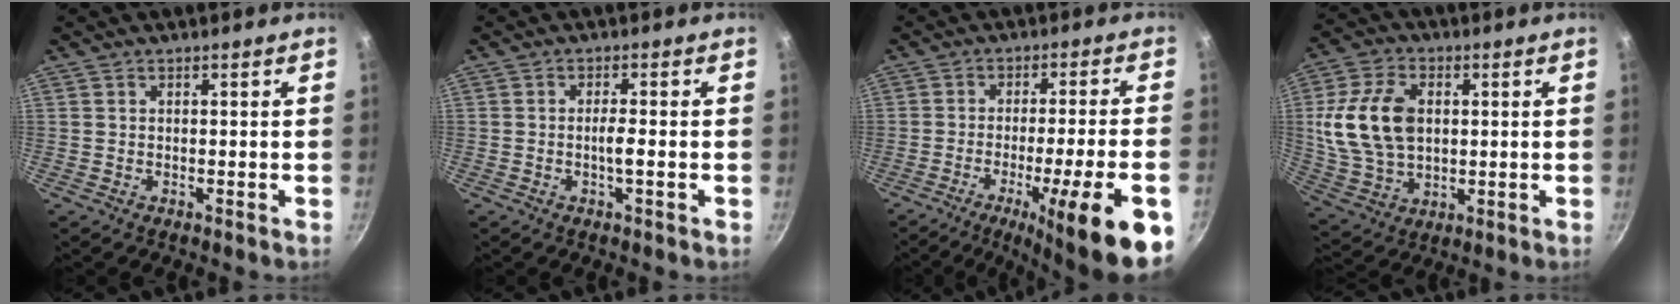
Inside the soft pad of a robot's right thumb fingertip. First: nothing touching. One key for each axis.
{"total": 2.6, "fx": -0.8, "fy": 0.1, "fz": 2.4, "tx": -0.051, "ty": 0.007, "tz": -0.016}
{"total": 17.9, "fx": -8.3, "fy": 2.3, "fz": 15.7, "tx": -0.205, "ty": 0.025, "tz": -0.117}
{"total": 15.7, "fx": 2.0, "fy": 10.6, "fz": 11.5, "tx": -0.209, "ty": 0.002, "tz": 0.043}